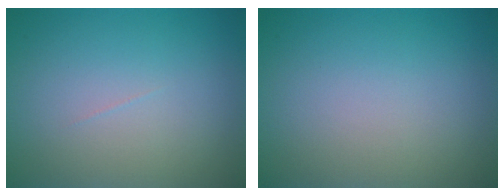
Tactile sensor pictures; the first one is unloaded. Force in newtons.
{"total": 0.0}